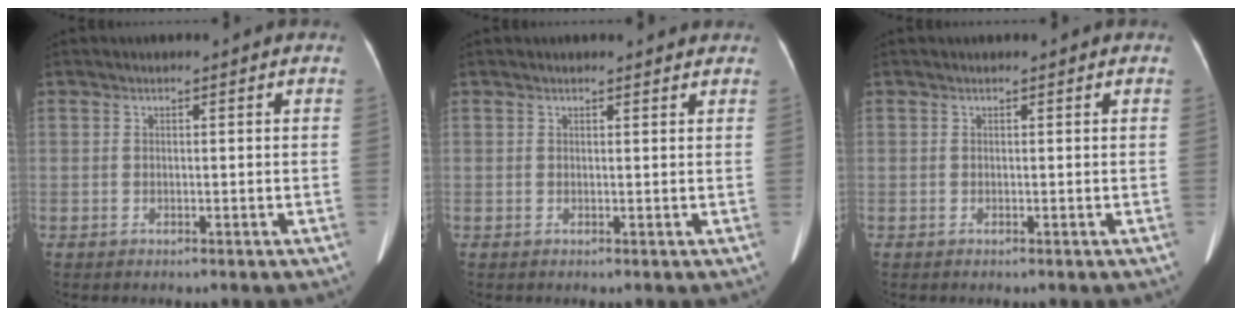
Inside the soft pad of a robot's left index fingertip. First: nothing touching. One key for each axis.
{"total": 1.5, "fx": 1.5, "fy": 0.3, "fz": 0.1, "tx": -0.010, "ty": 0.001, "tz": 0.015}
{"total": 0.0}